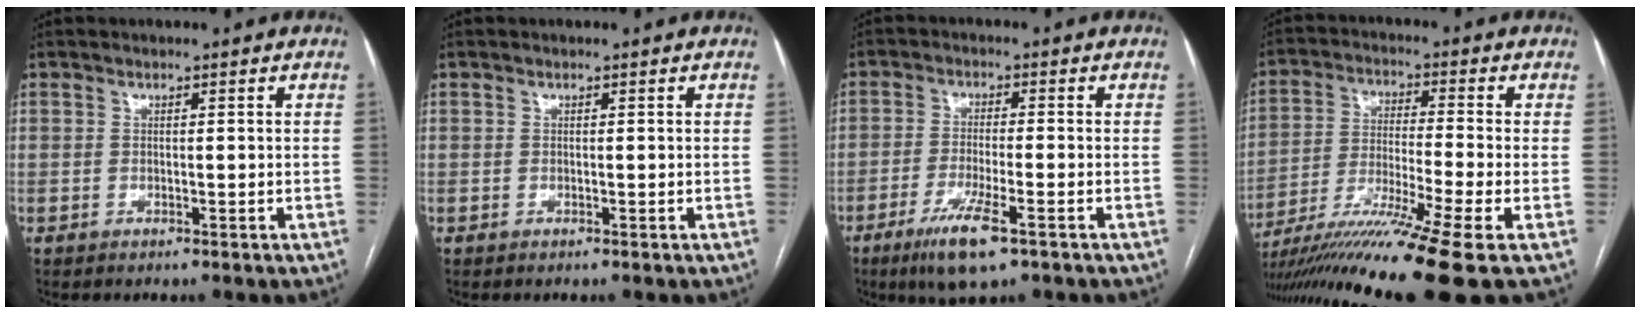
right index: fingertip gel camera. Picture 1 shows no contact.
{"total": 0.0}
{"total": 7.7, "force": [-4.5, 0.8, 6.2], "torque": [-0.121, -0.018, -0.075]}
{"total": 16.4, "force": [-11.6, -2.4, 11.3], "torque": [-0.196, -0.034, -0.202]}